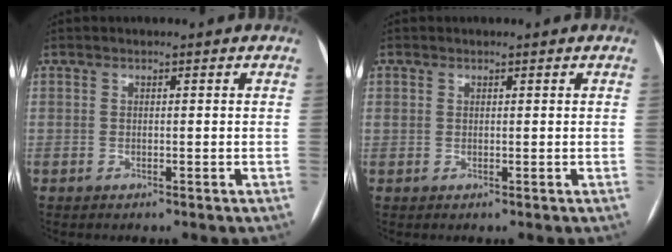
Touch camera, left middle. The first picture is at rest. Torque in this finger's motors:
{"motor_torque": [1.19, -0.95, 0.05, -0.10]}